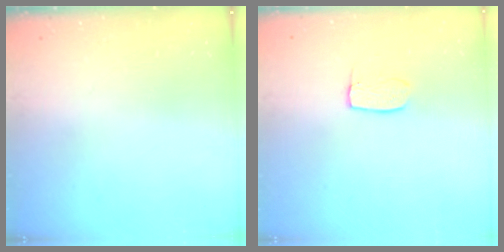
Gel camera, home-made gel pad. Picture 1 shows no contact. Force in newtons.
{"total": 6.0, "press": 6.0, "slide": 0.4}